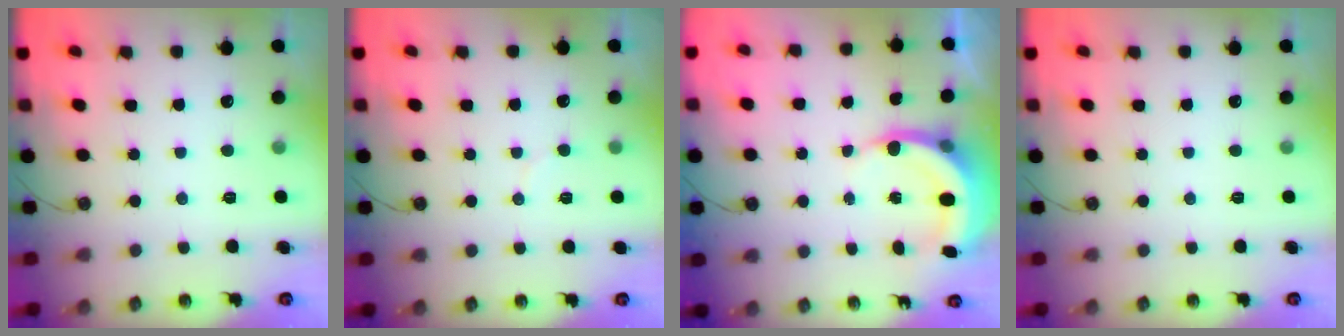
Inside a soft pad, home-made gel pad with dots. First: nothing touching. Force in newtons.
{"total": 2.7, "press": 2.7, "slide": 0.2}
{"total": 6.3, "press": 6.3, "slide": 0.7}
{"total": 0.0}